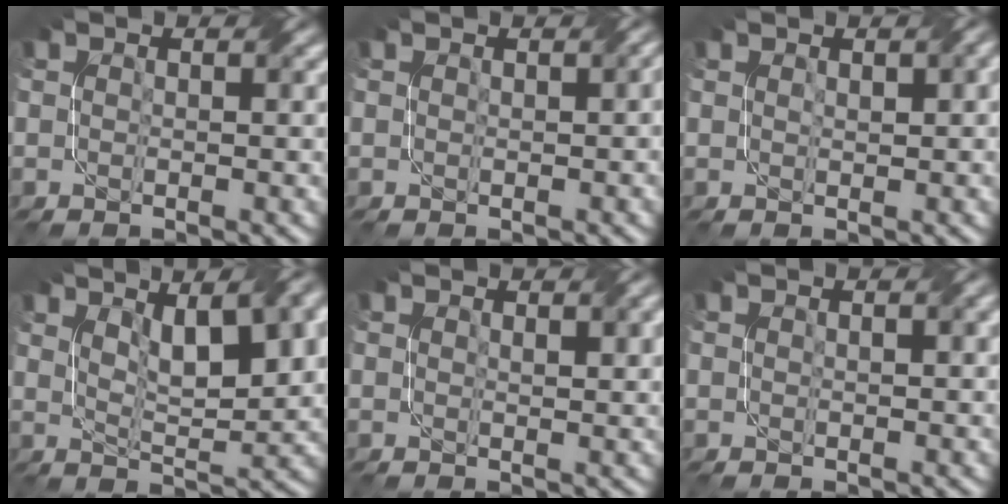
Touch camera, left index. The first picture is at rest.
{"total": 0.7, "force": [-0.5, 0.0, 0.5], "torque": [0.000, 0.005, -0.006]}
{"total": 1.4, "force": [0.7, 0.3, 1.2], "torque": [-0.016, 0.000, 0.014]}
{"total": 8.5, "force": [3.6, 2.8, 7.1], "torque": [-0.101, 0.011, 0.058]}
{"total": 2.1, "force": [1.1, 0.5, 1.7], "torque": [-0.017, 0.001, 0.020]}
{"total": 1.0, "force": [0.4, 0.1, 0.9], "torque": [-0.014, 0.001, 0.006]}